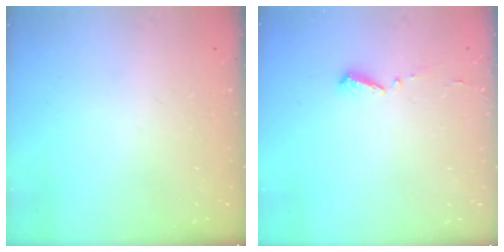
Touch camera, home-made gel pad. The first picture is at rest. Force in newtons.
{"total": 4.7, "press": 4.7, "slide": 0.4}